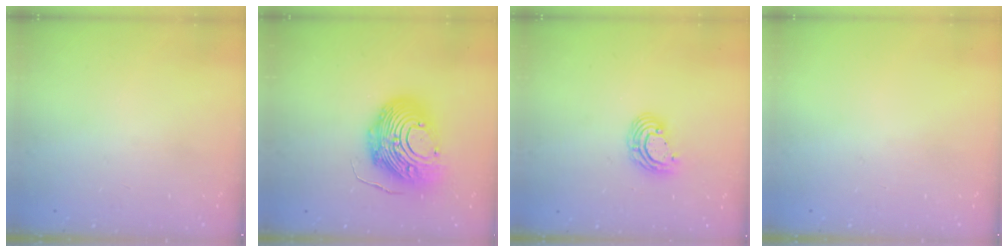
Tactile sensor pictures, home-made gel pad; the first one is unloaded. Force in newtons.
{"total": 18.1, "press": 18.0, "slide": 1.6}
{"total": 7.3, "press": 7.1, "slide": 1.3}
{"total": 0.0}